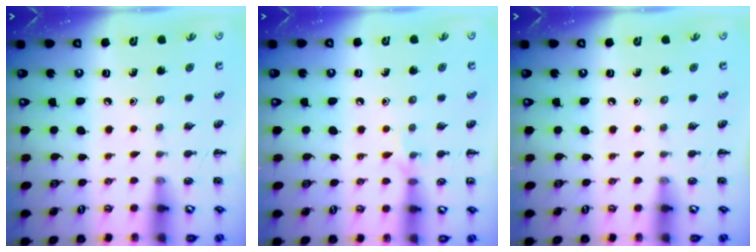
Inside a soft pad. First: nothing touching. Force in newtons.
{"total": 5.1, "press": 5.0, "slide": 1.1}
{"total": 0.0}